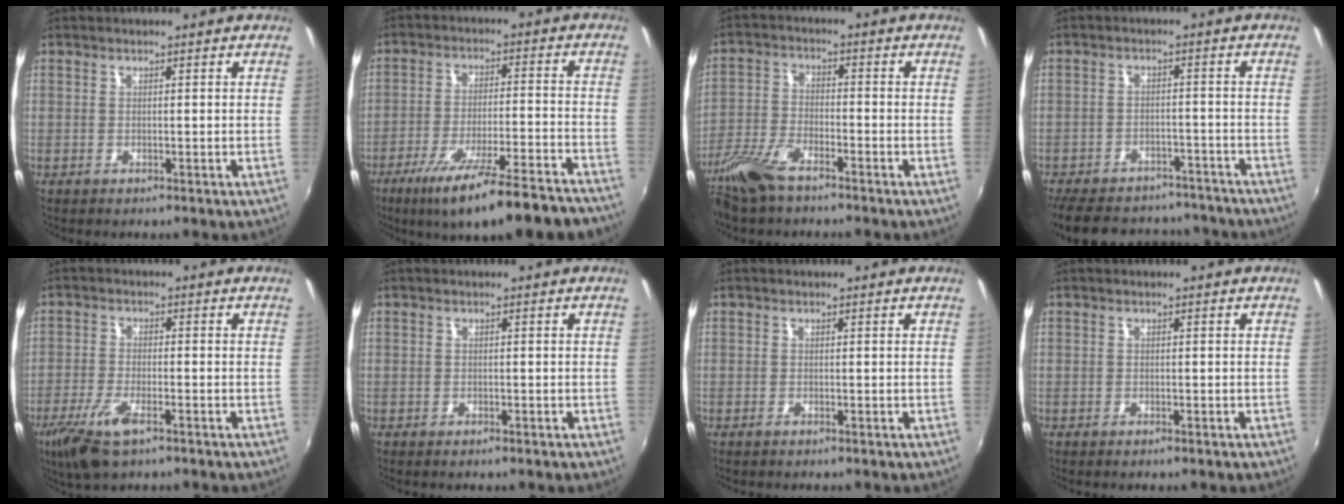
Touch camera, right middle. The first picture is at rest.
{"total": 19.3, "force": [-15.2, 2.3, 11.6], "torque": [-0.201, -0.045, -0.221]}
{"total": 9.0, "force": [-6.6, 3.0, 5.3], "torque": [-0.125, -0.008, -0.136]}
{"total": 20.7, "force": [-17.3, 8.4, 7.5], "torque": [-0.173, 0.019, -0.226]}
{"total": 8.6, "force": [-5.2, 2.8, 6.3], "torque": [-0.148, -0.025, -0.100]}
{"total": 0.8, "force": [-0.7, 0.3, 0.3], "torque": [-0.008, -0.004, -0.013]}
{"total": 0.6, "force": [-0.5, 0.1, 0.3], "torque": [-0.006, -0.003, -0.011]}
{"total": 0.6, "force": [-0.5, 0.2, 0.2], "torque": [-0.004, -0.003, -0.010]}